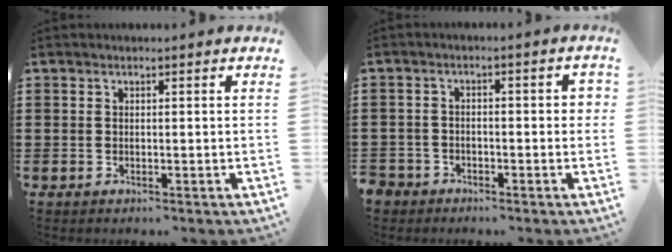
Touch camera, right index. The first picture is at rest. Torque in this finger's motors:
{"motor_torque": [1.66, 0.47, 0.42, 0.03]}